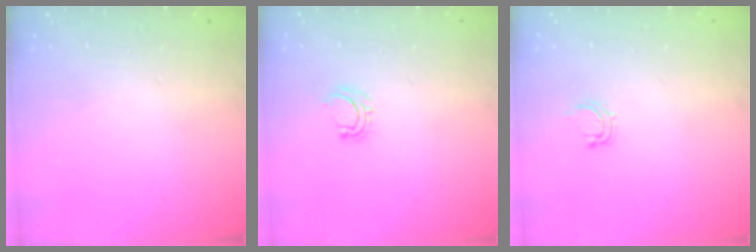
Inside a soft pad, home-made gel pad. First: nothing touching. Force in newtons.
{"total": 4.1, "press": 4.0, "slide": 0.6}
{"total": 2.8, "press": 2.7, "slide": 0.5}